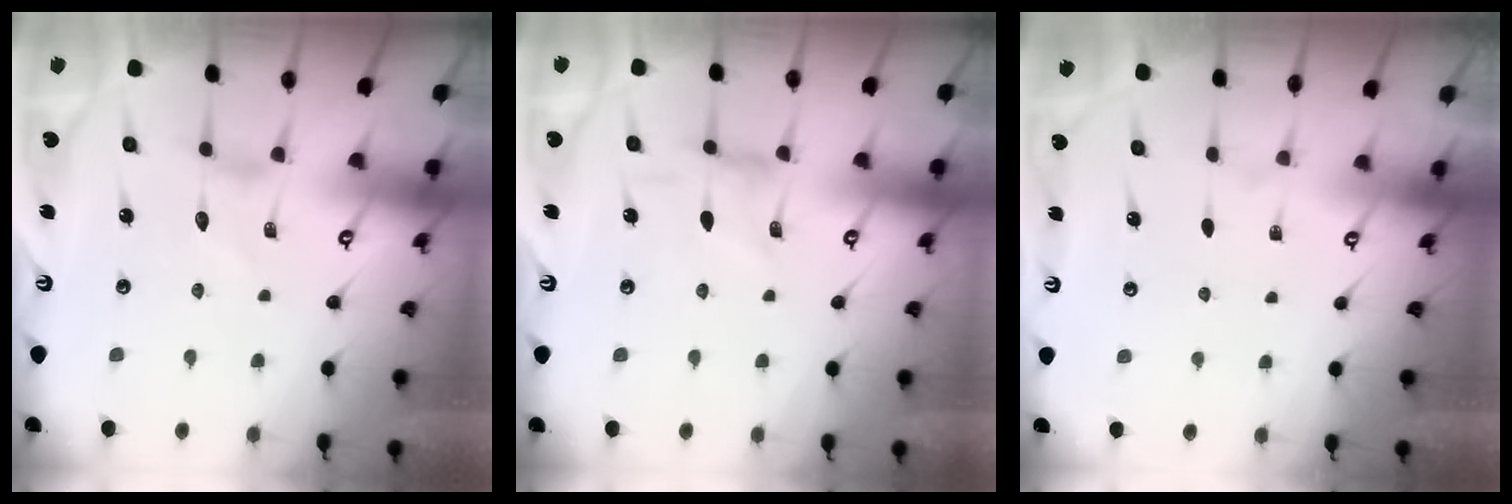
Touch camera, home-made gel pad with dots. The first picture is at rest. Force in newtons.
{"total": 1.7, "press": 1.6, "slide": 0.4}
{"total": 0.0}